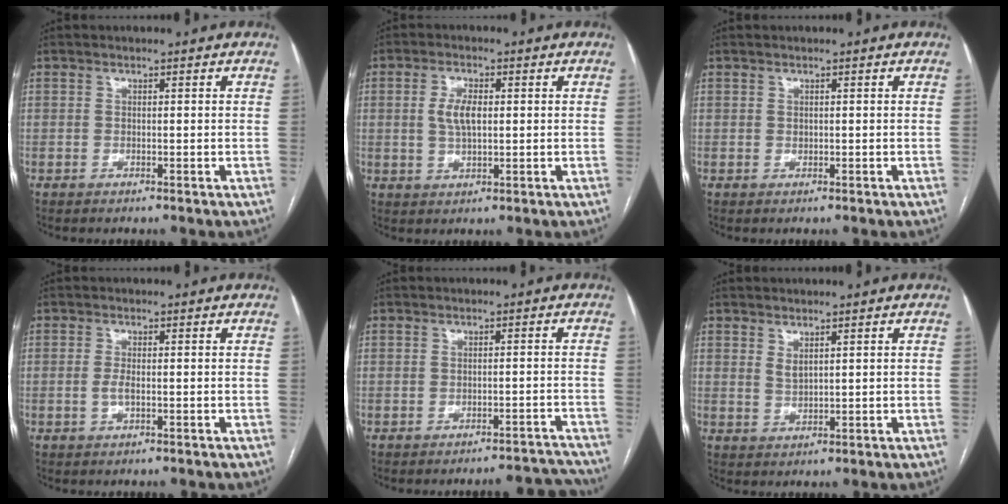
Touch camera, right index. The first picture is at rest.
{"total": 4.4, "force": [0.6, 1.8, 4.0], "torque": [-0.084, 0.005, 0.013]}
{"total": 0.0}
{"total": 1.5, "force": [-0.3, 0.4, 1.4], "torque": [-0.029, 0.000, -0.007]}
{"total": 6.6, "force": [-6.6, 0.0, -0.2], "torque": [0.020, 0.015, -0.073]}
{"total": 1.7, "force": [1.1, 0.6, 1.1], "torque": [-0.023, -0.005, 0.028]}